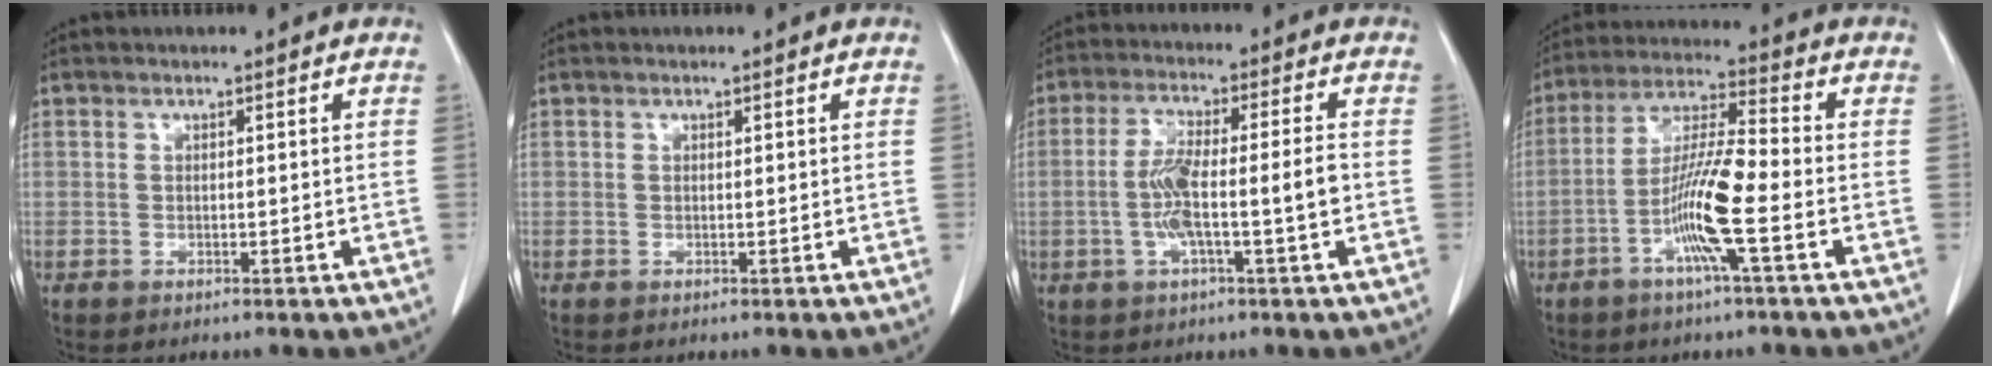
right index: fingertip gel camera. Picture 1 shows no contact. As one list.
[{"total": 0.0}, {"total": 8.0, "force": [-1.4, 0.6, 7.9], "torque": [-0.155, 0.011, -0.027]}, {"total": 11.5, "force": [-4.0, 0.2, 10.8], "torque": [-0.212, 0.001, -0.084]}]